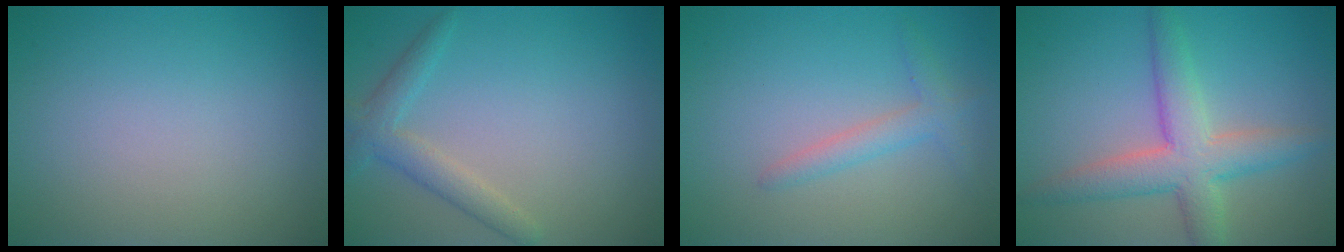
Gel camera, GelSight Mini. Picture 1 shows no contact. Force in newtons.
{"total": 2.6, "press": 2.6, "slide": 0.1}
{"total": 2.0, "press": 2.0, "slide": 0.1}
{"total": 5.5, "press": 5.5, "slide": 0.2}